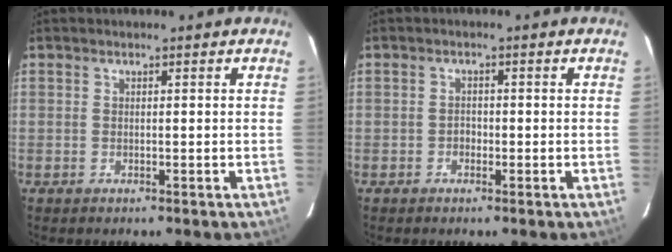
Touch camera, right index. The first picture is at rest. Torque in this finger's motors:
{"motor_torque": [0.07, 0.06, -0.01, 0.00]}